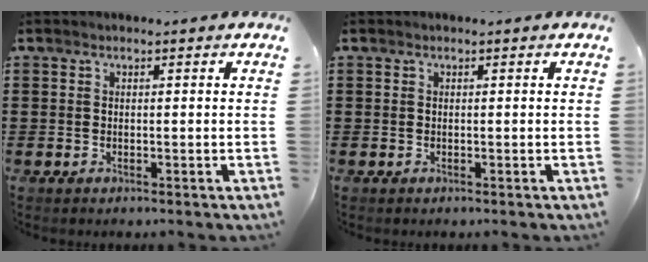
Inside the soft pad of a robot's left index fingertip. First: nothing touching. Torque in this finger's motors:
{"motor_torque": [0.00, 0.00, 0.00, 0.00]}